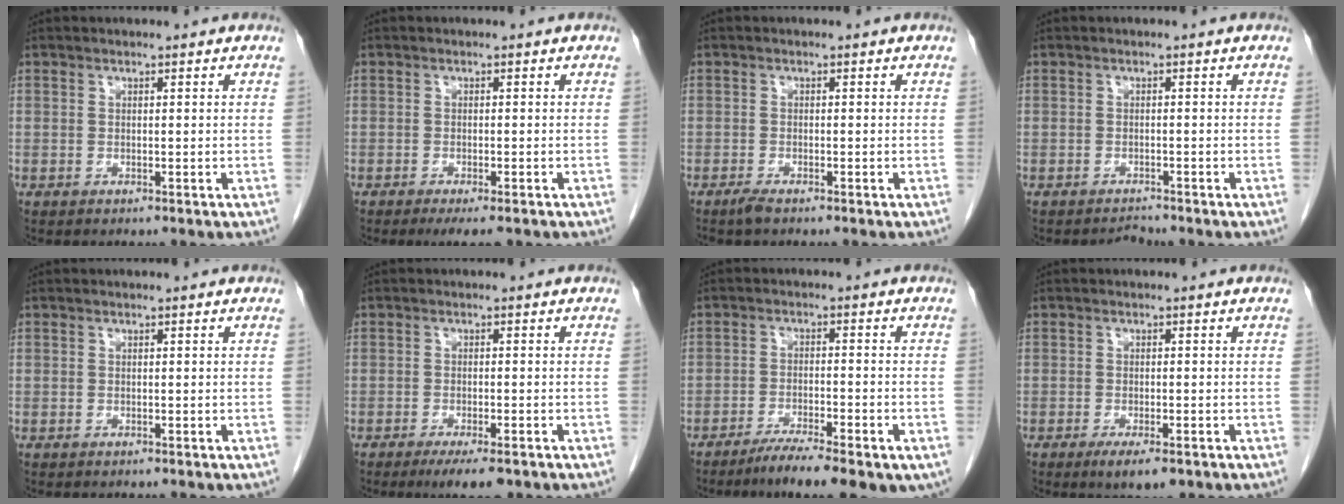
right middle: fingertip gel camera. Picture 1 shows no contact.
{"total": 4.1, "force": [-2.9, 1.0, 2.7], "torque": [-0.031, -0.008, -0.040]}
{"total": 1.3, "force": [-1.1, 0.1, 0.7], "torque": [-0.023, -0.004, -0.020]}
{"total": 1.1, "force": [-1.0, 0.0, -0.4], "torque": [0.007, -0.007, -0.014]}
{"total": 0.0}
{"total": 5.2, "force": [-3.6, 1.1, 3.6], "torque": [-0.051, -0.010, -0.050]}
{"total": 11.5, "force": [-7.9, 2.3, 8.1], "torque": [-0.104, -0.010, -0.118]}
{"total": 4.2, "force": [-2.5, 1.1, 3.2], "torque": [-0.051, -0.008, -0.034]}